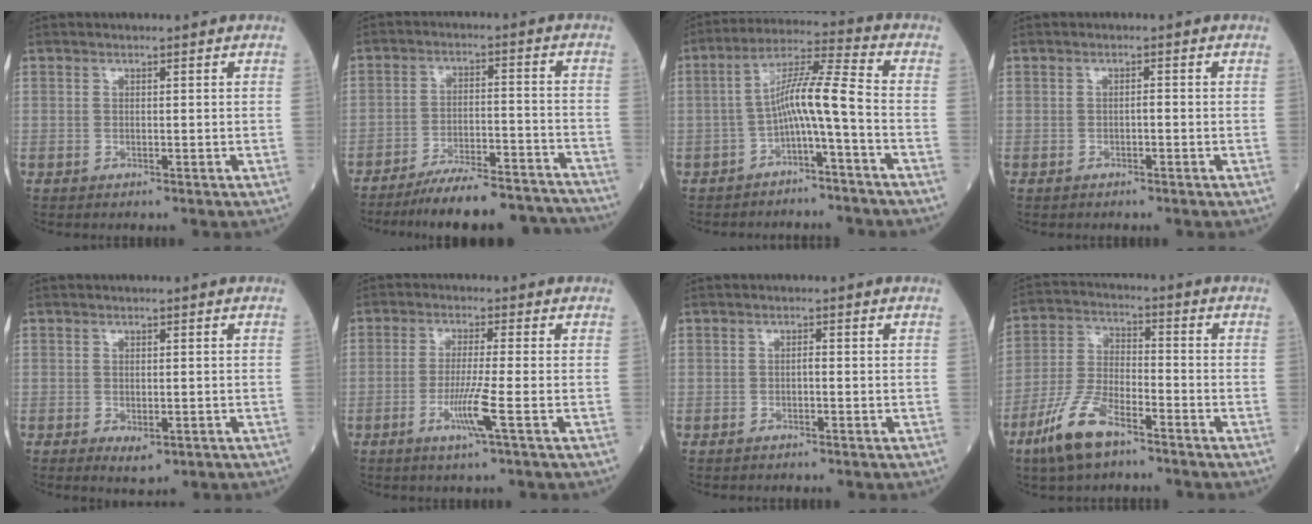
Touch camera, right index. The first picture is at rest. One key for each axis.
{"total": 17.1, "fx": -16.0, "fy": 2.3, "fz": 5.6, "tx": -0.074, "ty": 0.014, "tz": -0.226}
{"total": 7.8, "fx": -2.5, "fy": -0.2, "fz": 7.4, "tx": -0.132, "ty": 0.030, "tz": -0.045}
{"total": 0.7, "fx": -0.3, "fy": 0.1, "fz": 0.6, "tx": -0.009, "ty": 0.002, "tz": -0.005}
{"total": 2.5, "fx": -1.1, "fy": 1.1, "fz": 1.9, "tx": -0.027, "ty": -0.003, "tz": -0.008}
{"total": 5.6, "fx": -2.1, "fy": -0.9, "fz": 5.1, "tx": -0.100, "ty": -0.015, "tz": -0.043}
{"total": 0.8, "fx": -0.4, "fy": 0.2, "fz": 0.6, "tx": -0.010, "ty": 0.001, "tz": -0.010}
{"total": 10.0, "fx": -6.7, "fy": 2.9, "fz": 6.9, "tx": -0.154, "ty": -0.013, "tz": -0.134}